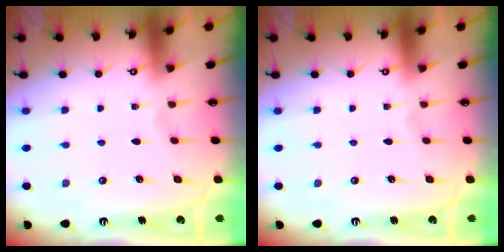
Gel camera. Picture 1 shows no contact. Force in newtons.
{"total": 0.0}